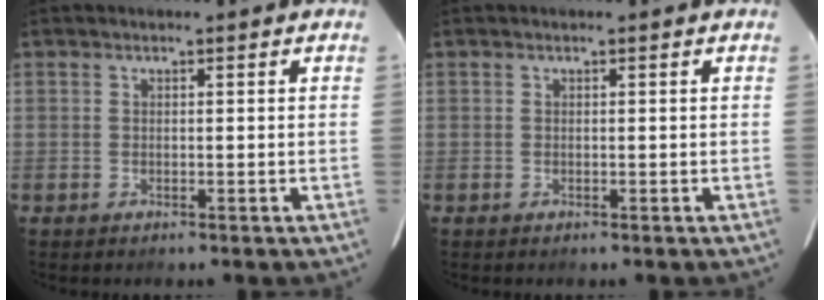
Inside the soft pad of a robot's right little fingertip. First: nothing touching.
{"total": 0.0}